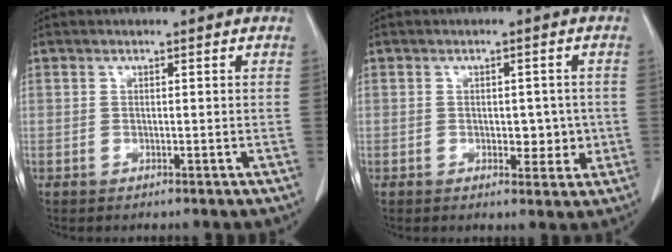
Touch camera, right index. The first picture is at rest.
{"total": 3.9, "force": [-0.4, 2.4, 3.0], "torque": [-0.028, 0.002, 0.001]}